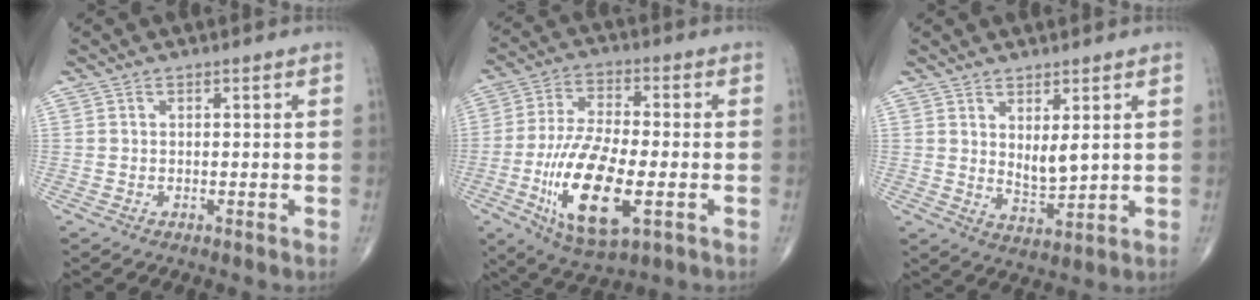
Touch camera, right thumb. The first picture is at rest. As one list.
[{"total": 17.3, "force": [-4.9, 6.4, 15.2], "torque": [-0.302, 0.001, -0.082]}, {"total": 5.2, "force": [1.7, 2.0, 4.4], "torque": [-0.069, -0.027, 0.038]}]